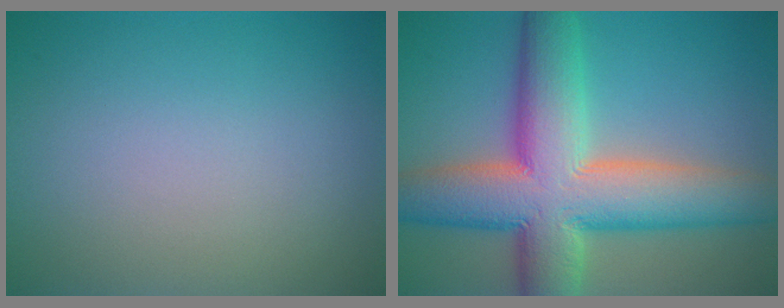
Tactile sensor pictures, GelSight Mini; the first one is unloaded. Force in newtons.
{"total": 12.8, "press": 12.8, "slide": 0.6}